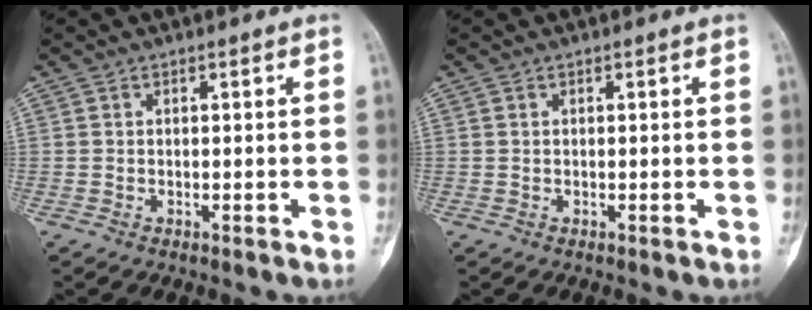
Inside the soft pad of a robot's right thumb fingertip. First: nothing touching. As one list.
[{"total": 0.0}]